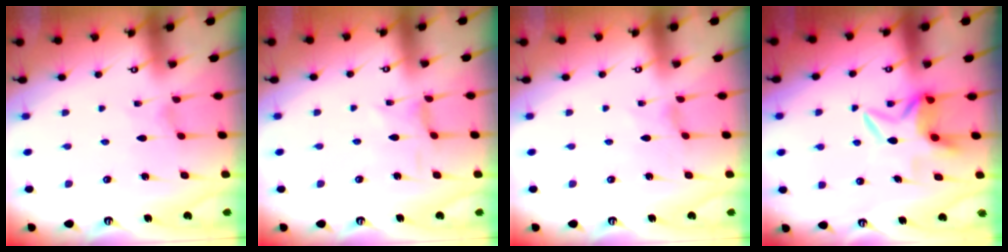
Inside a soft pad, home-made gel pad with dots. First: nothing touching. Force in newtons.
{"total": 0.9, "press": 0.9, "slide": 0.3}
{"total": 0.0}
{"total": 6.6, "press": 6.5, "slide": 1.2}